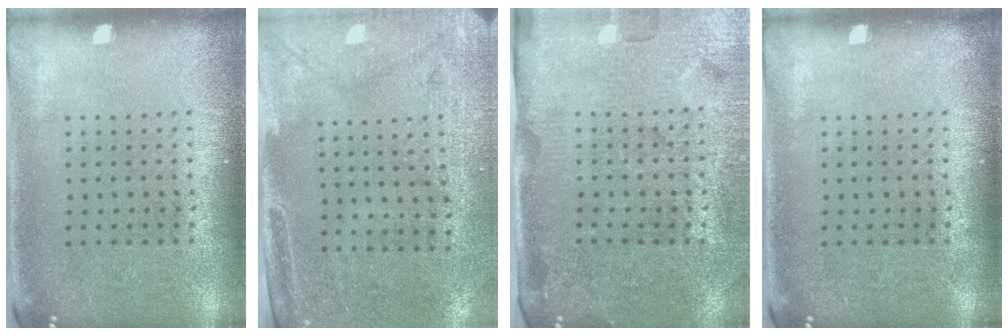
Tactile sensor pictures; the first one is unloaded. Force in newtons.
{"total": 3.0, "press": 2.5, "slide": 1.6}
{"total": 4.4, "press": 4.1, "slide": 1.7}
{"total": 0.0}